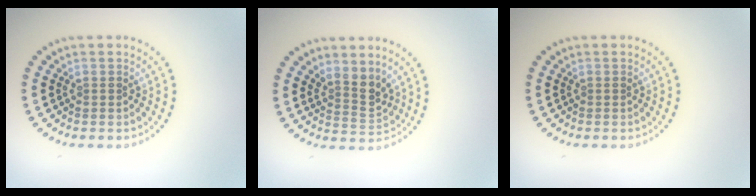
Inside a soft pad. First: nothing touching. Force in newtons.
{"total": 2.7, "press": 2.0, "slide": 1.8}
{"total": 0.0}